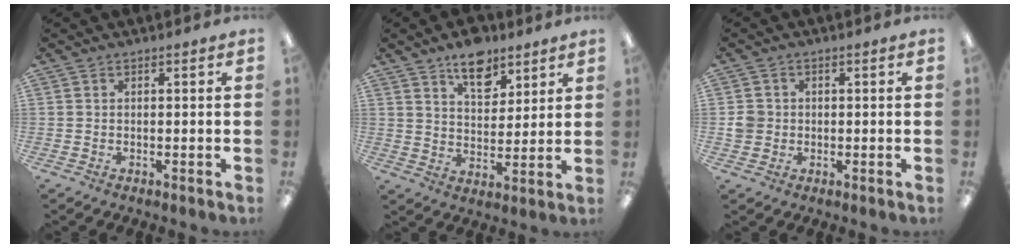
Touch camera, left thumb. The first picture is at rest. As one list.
[{"total": 10.3, "force": [7.2, 5.6, 4.8], "torque": [-0.052, -0.040, 0.125]}, {"total": 3.3, "force": [0.0, 3.2, 0.6], "torque": [-0.008, 0.003, -0.003]}]